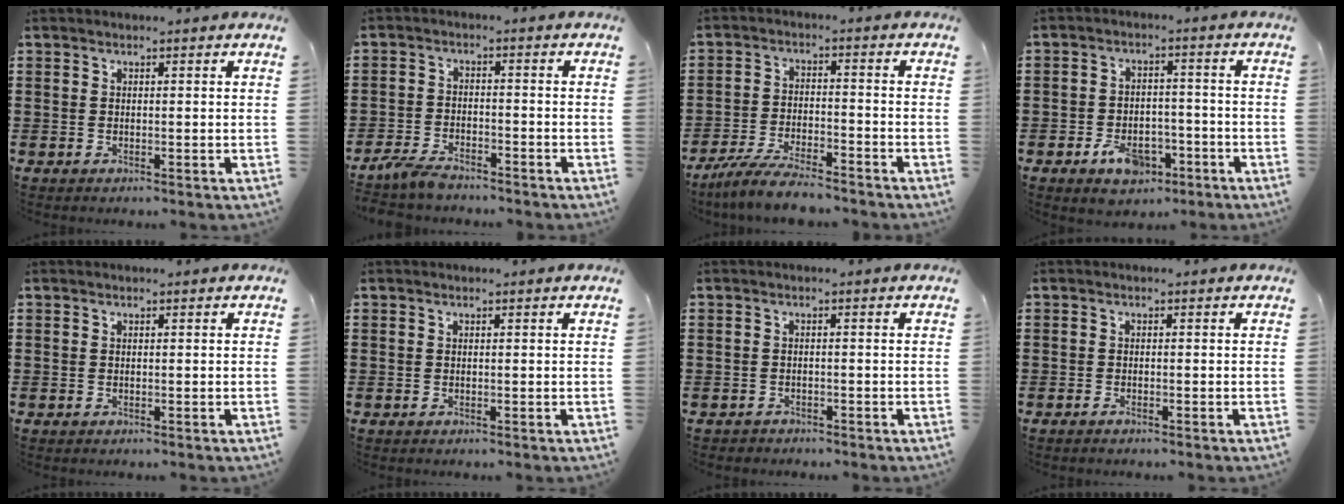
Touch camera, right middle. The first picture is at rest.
{"total": 4.0, "force": [-3.6, 1.0, 1.5], "torque": [-0.046, -0.002, -0.077]}
{"total": 6.4, "force": [-5.8, 0.7, 2.6], "torque": [-0.060, -0.001, -0.112]}
{"total": 5.4, "force": [-3.4, 3.3, 2.7], "torque": [-0.042, 0.009, -0.064]}
{"total": 0.0}
{"total": 0.0}
{"total": 1.0, "force": [-0.9, 0.3, -0.1], "torque": [-0.002, 0.002, -0.021]}
{"total": 0.7, "force": [-0.6, 0.1, 0.3], "torque": [-0.009, -0.004, -0.011]}